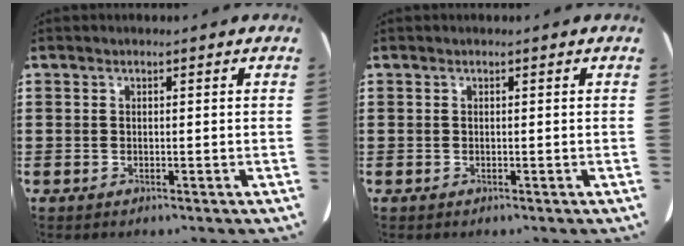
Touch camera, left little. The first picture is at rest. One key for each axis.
{"total": 0.0}